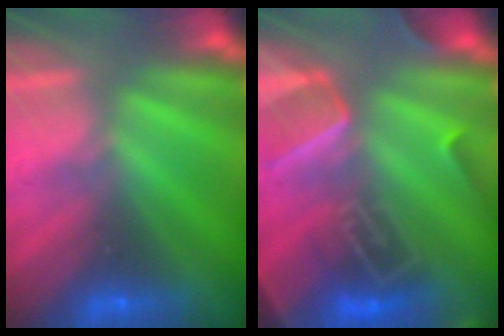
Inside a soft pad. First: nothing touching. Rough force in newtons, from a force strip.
{"total": 6.8}